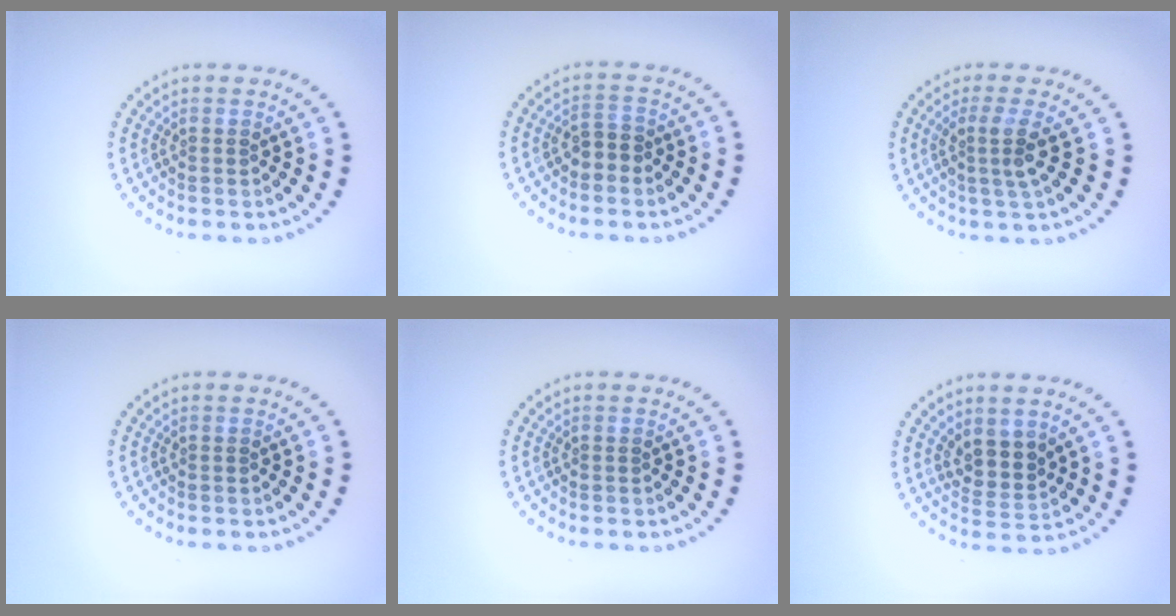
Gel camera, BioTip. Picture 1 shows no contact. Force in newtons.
{"total": 1.9, "press": 1.7, "slide": 0.7}
{"total": 2.5, "press": 1.9, "slide": 1.6}
{"total": 0.0}
{"total": 0.0}
{"total": 2.7, "press": 2.3, "slide": 1.4}